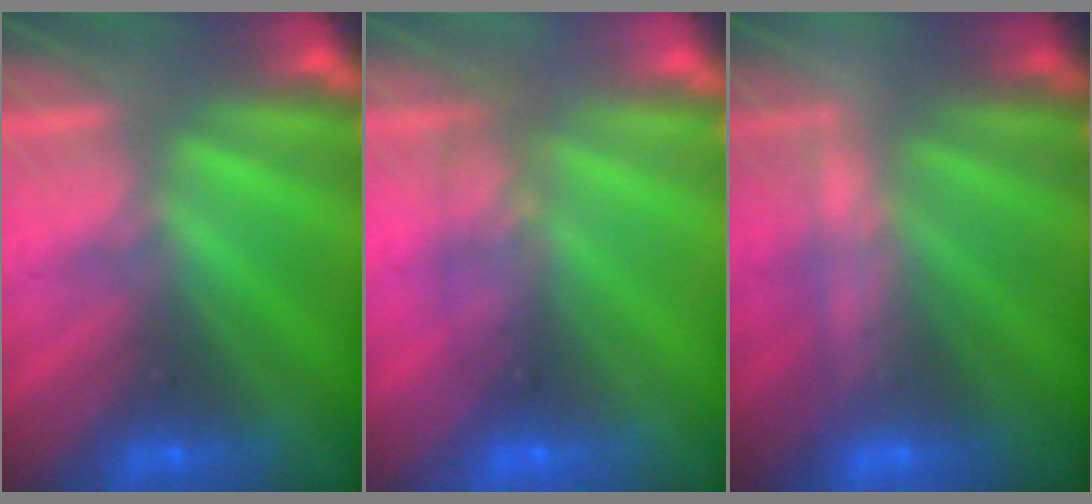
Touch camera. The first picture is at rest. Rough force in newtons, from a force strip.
{"total": 1.0}
{"total": 2.3}